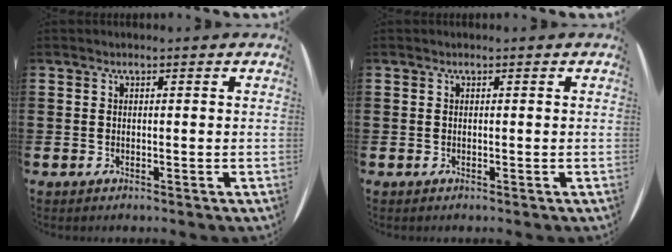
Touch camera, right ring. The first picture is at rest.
{"total": 0.0}